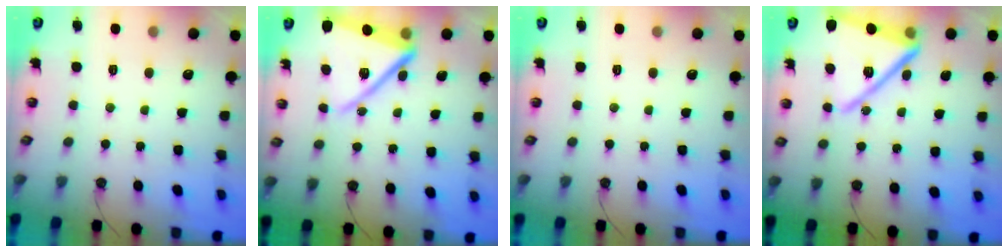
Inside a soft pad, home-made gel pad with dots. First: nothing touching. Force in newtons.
{"total": 17.3, "press": 17.3, "slide": 1.4}
{"total": 0.0}
{"total": 20.3, "press": 20.3, "slide": 1.3}